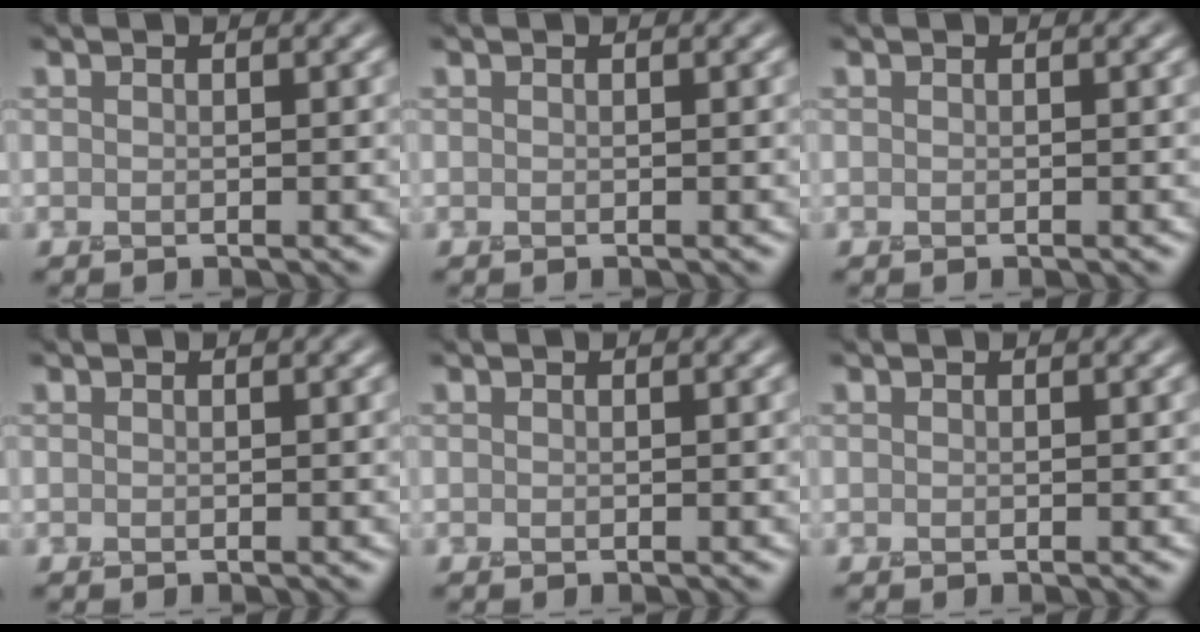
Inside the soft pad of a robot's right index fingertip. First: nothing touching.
{"total": 0.0}
{"total": 0.0}
{"total": 0.0}
{"total": 0.0}
{"total": 0.0}